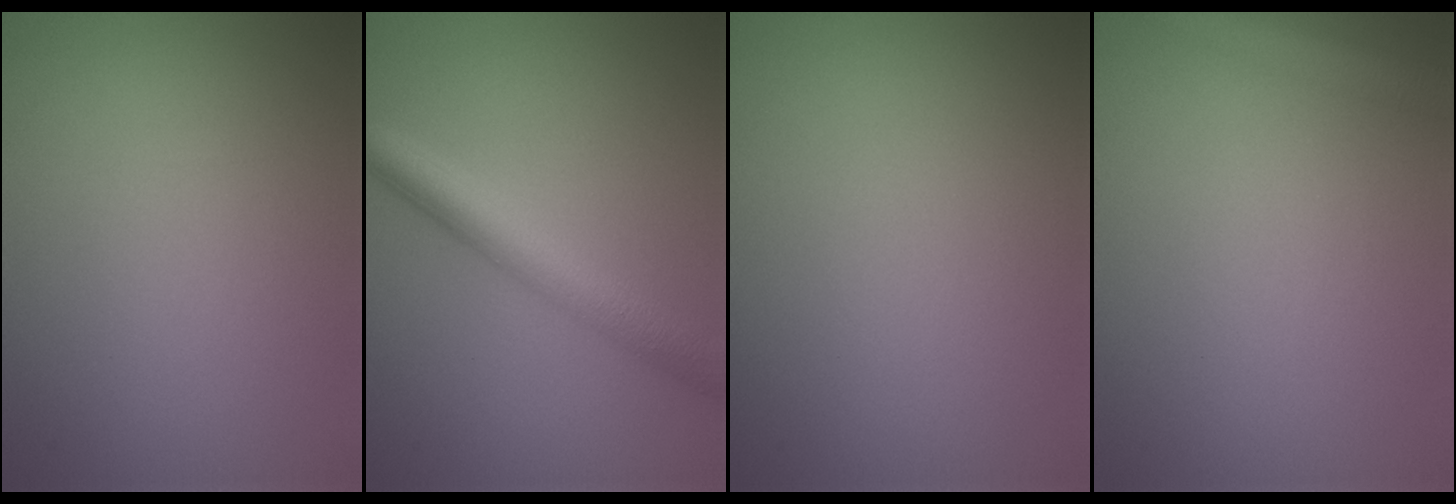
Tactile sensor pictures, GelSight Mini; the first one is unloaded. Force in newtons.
{"total": 5.0, "press": 5.0, "slide": 0.0}
{"total": 0.0}
{"total": 2.4, "press": 2.4, "slide": 0.1}